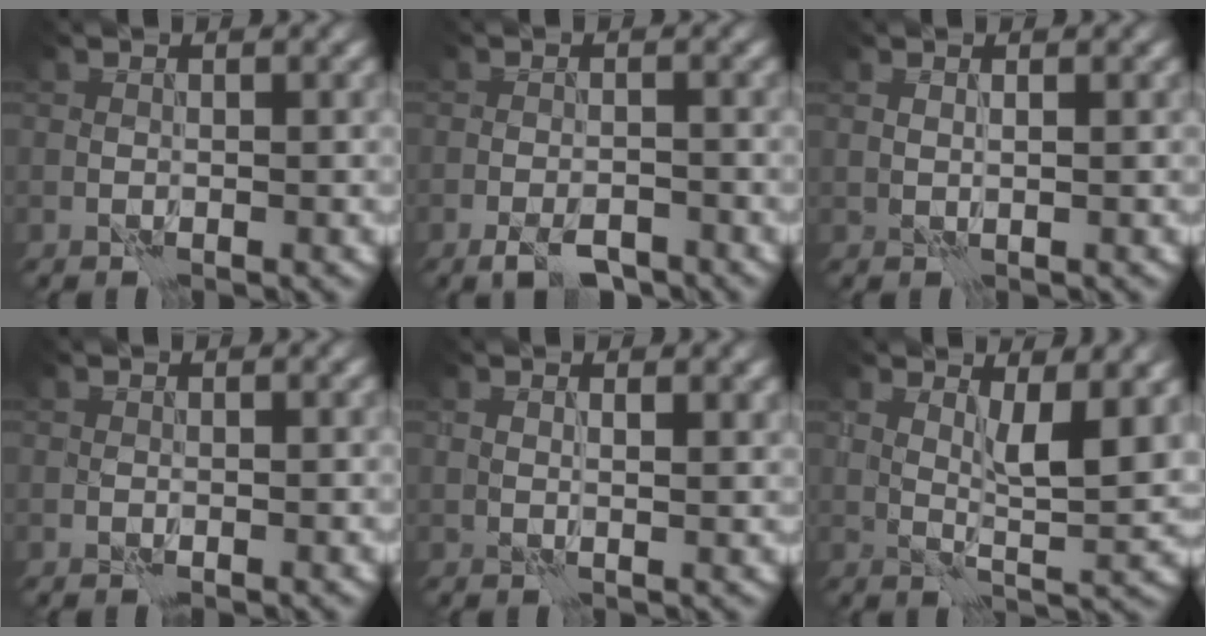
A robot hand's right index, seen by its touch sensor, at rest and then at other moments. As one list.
[{"total": 2.6, "force": [-1.9, 0.9, 1.6], "torque": [-0.025, -0.002, -0.034]}, {"total": 0.6, "force": [0.6, 0.0, 0.3], "torque": [-0.005, -0.007, 0.015]}, {"total": 0.0}, {"total": 1.9, "force": [1.3, 0.5, 1.2], "torque": [-0.018, -0.007, 0.028]}, {"total": 4.3, "force": [2.3, 0.8, 3.6], "torque": [-0.063, -0.012, 0.045]}]